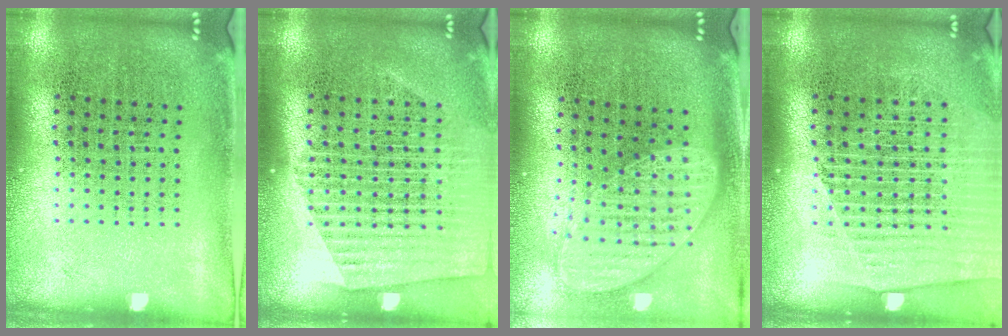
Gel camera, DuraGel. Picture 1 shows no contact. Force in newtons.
{"total": 1.6, "press": 1.6, "slide": 0.5}
{"total": 1.8, "press": 1.5, "slide": 1.0}
{"total": 1.7, "press": 1.6, "slide": 0.6}